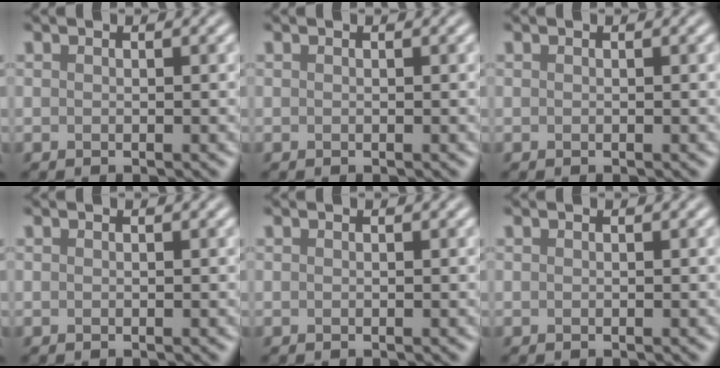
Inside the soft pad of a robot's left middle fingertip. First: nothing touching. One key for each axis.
{"total": 0.0}
{"total": 0.0}
{"total": 0.0}
{"total": 0.0}
{"total": 0.0}